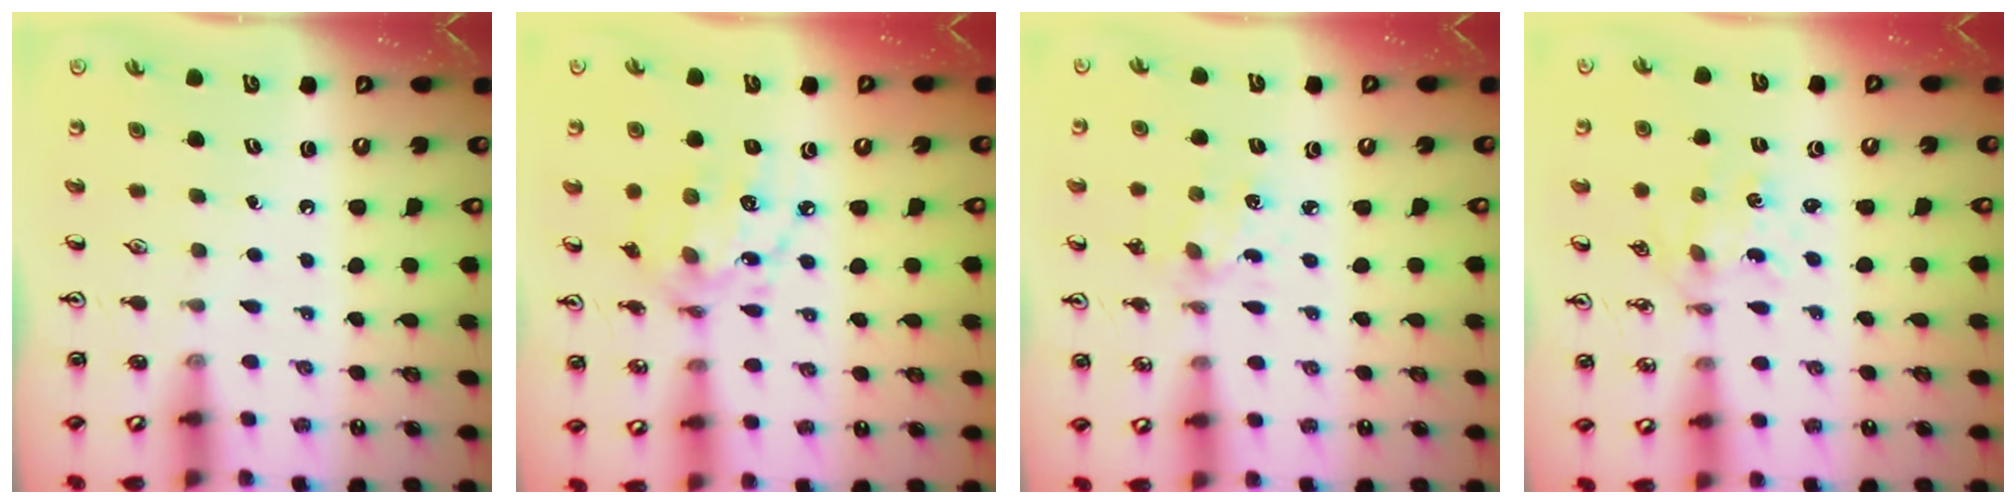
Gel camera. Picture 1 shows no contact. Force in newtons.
{"total": 11.7, "press": 11.7, "slide": 0.7}
{"total": 2.4, "press": 2.4, "slide": 0.6}
{"total": 1.0, "press": 1.0, "slide": 0.2}